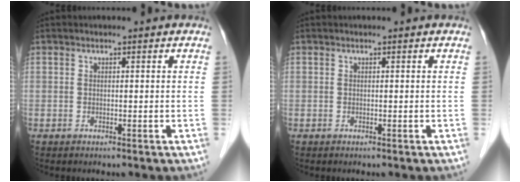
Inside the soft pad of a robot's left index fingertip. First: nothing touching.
{"total": 0.0}